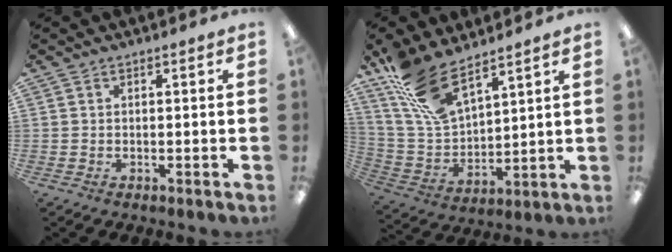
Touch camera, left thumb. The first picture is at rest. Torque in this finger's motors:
{"motor_torque": [1.07, 1.08, 1.44, -1.33, 0.35]}